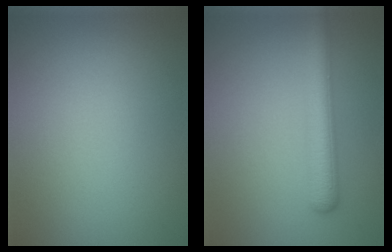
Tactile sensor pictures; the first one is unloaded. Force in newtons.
{"total": 4.1, "press": 4.1, "slide": 0.1}